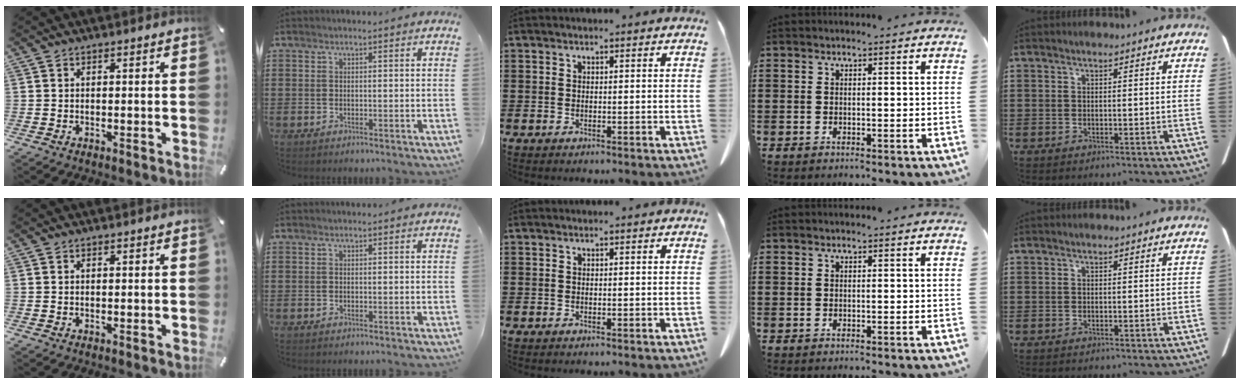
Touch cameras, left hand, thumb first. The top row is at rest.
{}